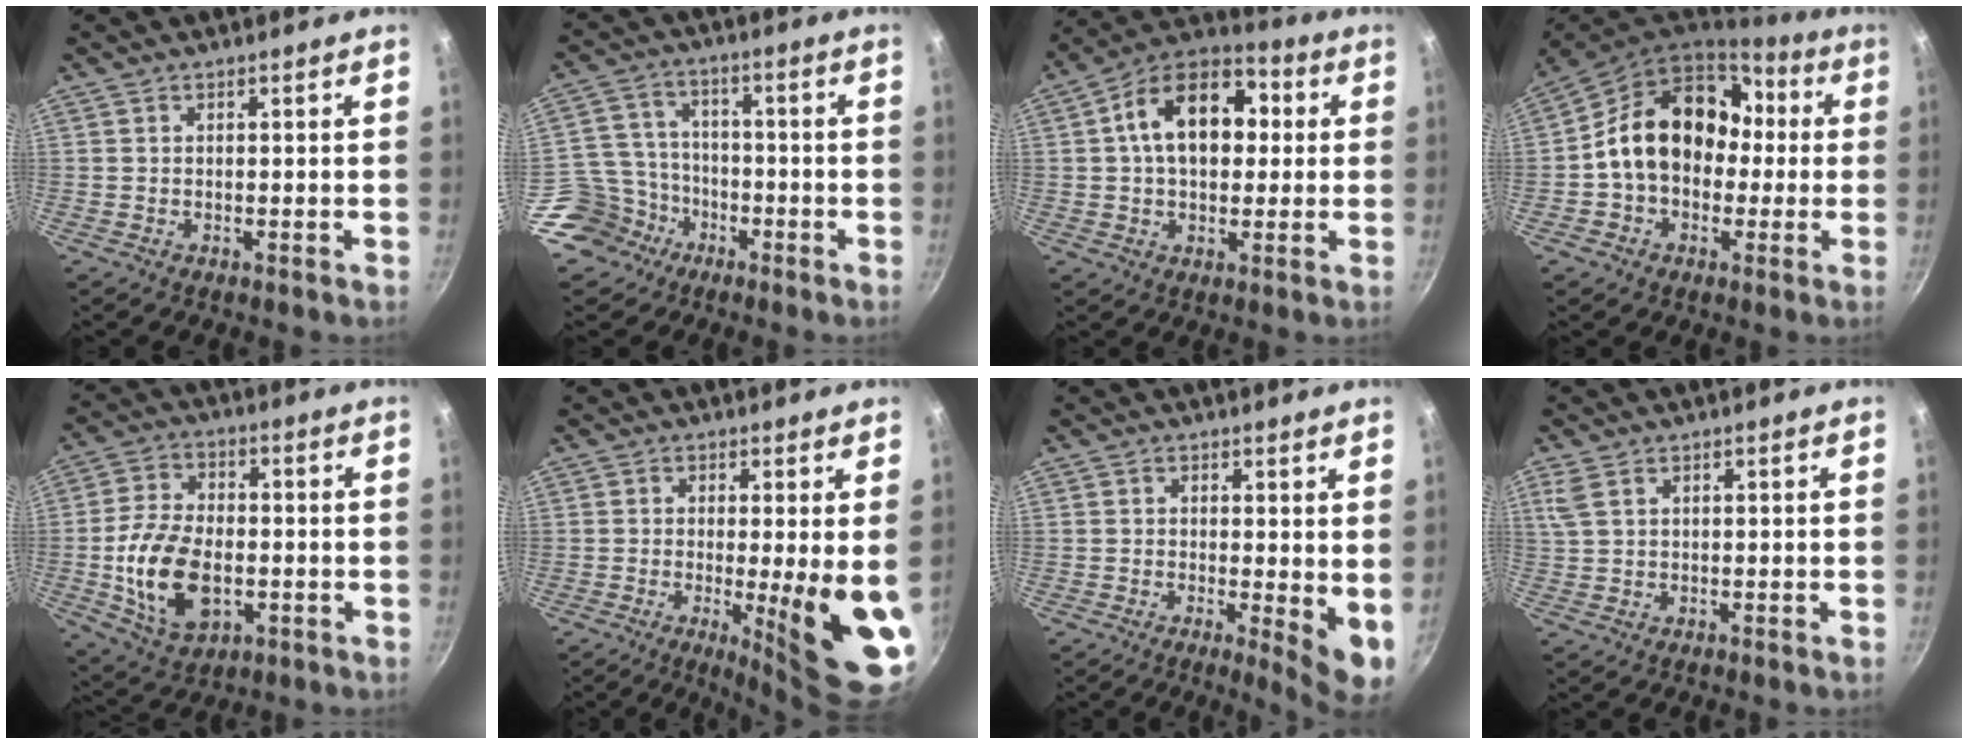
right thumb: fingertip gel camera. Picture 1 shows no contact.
{"total": 10.4, "force": [-5.9, 8.4, 2.0], "torque": [-0.010, 0.055, -0.109]}
{"total": 16.6, "force": [2.6, 11.0, 12.2], "torque": [-0.156, 0.027, 0.021]}
{"total": 18.0, "force": [0.8, 13.9, 11.3], "torque": [-0.142, 0.051, 0.004]}
{"total": 14.9, "force": [-2.6, 9.2, 11.4], "torque": [-0.203, 0.014, -0.040]}
{"total": 12.7, "force": [-1.3, 2.1, 12.4], "torque": [-0.160, -0.027, -0.013]}
{"total": 6.4, "force": [0.0, 1.9, 6.1], "torque": [-0.080, -0.018, -0.001]}
{"total": 2.8, "force": [1.3, 1.5, 1.9], "torque": [-0.044, 0.004, 0.031]}